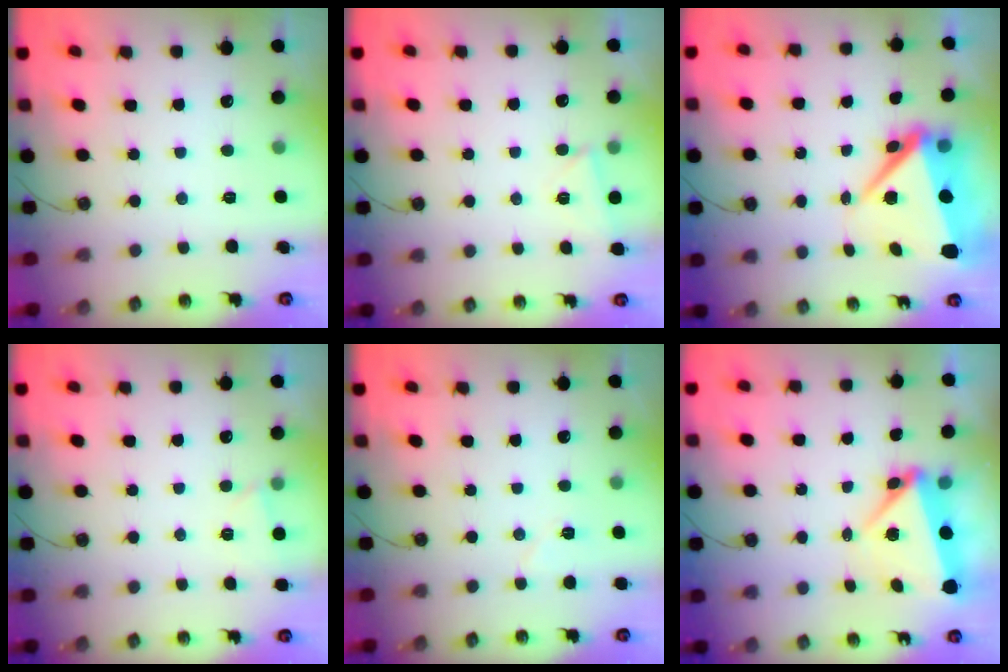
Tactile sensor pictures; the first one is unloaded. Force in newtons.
{"total": 2.7, "press": 2.7, "slide": 0.3}
{"total": 10.2, "press": 8.8, "slide": 5.2}
{"total": 2.0, "press": 1.9, "slide": 0.3}
{"total": 4.8, "press": 4.5, "slide": 1.6}
{"total": 6.1, "press": 6.1, "slide": 0.6}